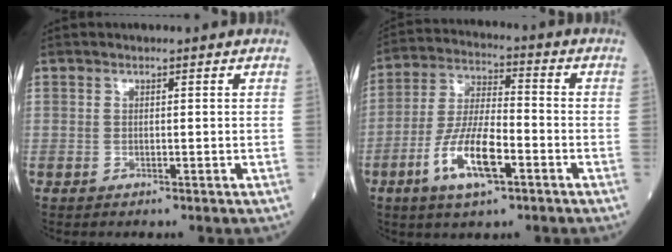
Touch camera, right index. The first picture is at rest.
{"total": 11.0, "force": [-4.7, 2.9, 9.5], "torque": [-0.197, -0.004, -0.087]}